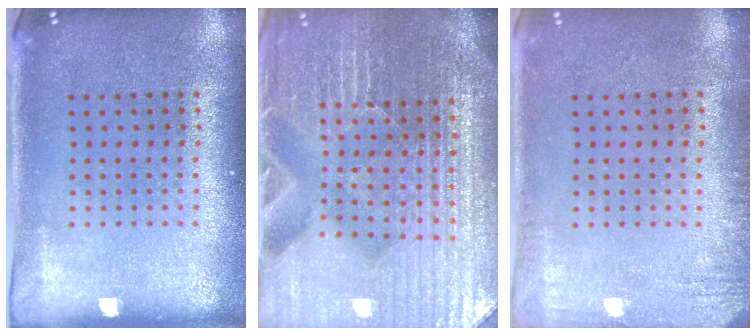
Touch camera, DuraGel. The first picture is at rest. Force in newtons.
{"total": 5.7, "press": 5.2, "slide": 2.2}
{"total": 1.6, "press": 1.5, "slide": 0.3}